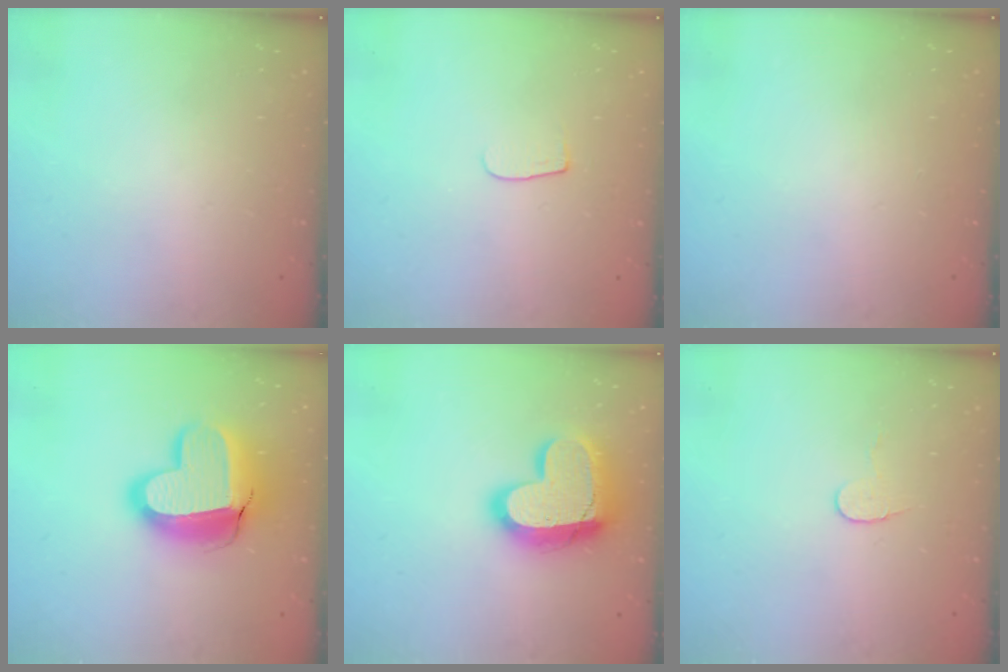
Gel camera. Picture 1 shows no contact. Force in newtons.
{"total": 3.8, "press": 3.8, "slide": 0.5}
{"total": 0.0}
{"total": 19.2, "press": 19.2, "slide": 1.5}
{"total": 19.3, "press": 19.2, "slide": 1.6}
{"total": 5.6, "press": 5.6, "slide": 0.5}